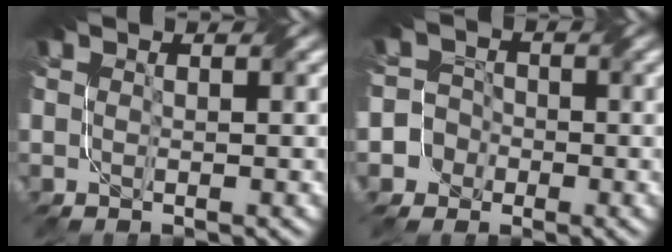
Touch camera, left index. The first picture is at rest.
{"total": 4.7, "force": [-2.6, 3.9, 0.0], "torque": [0.014, 0.010, -0.068]}